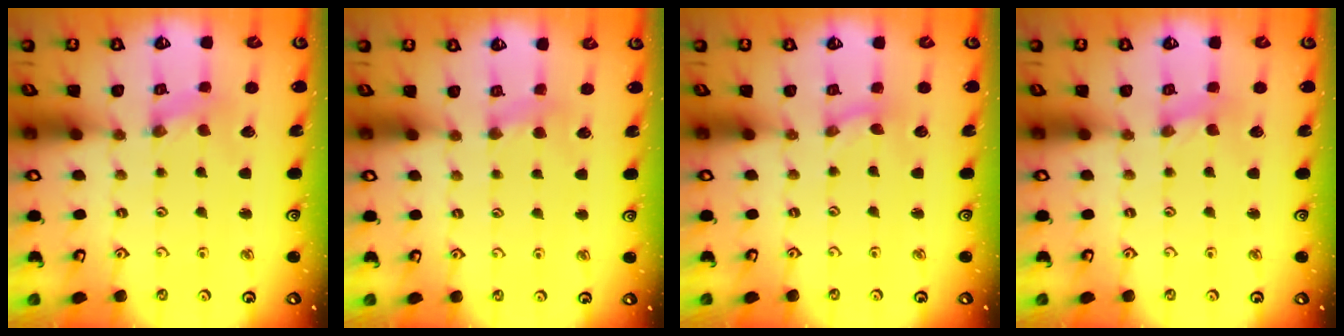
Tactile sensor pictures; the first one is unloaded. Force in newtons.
{"total": 3.3, "press": 3.3, "slide": 0.6}
{"total": 0.0}
{"total": 0.0}